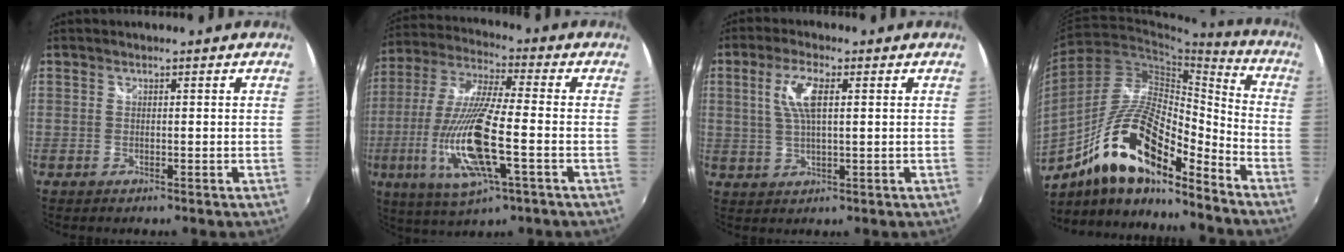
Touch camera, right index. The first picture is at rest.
{"total": 18.7, "force": [-5.3, 4.0, 17.4], "torque": [-0.357, -0.028, -0.097]}
{"total": 6.3, "force": [1.6, 1.7, 5.8], "torque": [-0.117, 0.005, 0.031]}
{"total": 19.4, "force": [-12.0, 6.0, 14.0], "torque": [-0.261, 0.001, -0.230]}